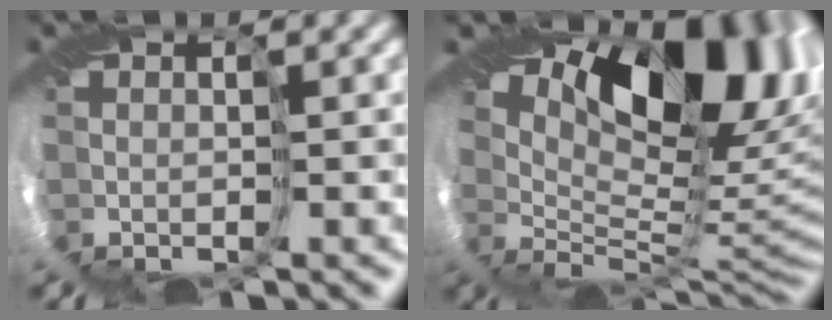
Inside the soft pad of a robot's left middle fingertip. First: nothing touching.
{"total": 12.5, "force": [6.7, 5.0, 9.4], "torque": [-0.117, 0.006, 0.118]}